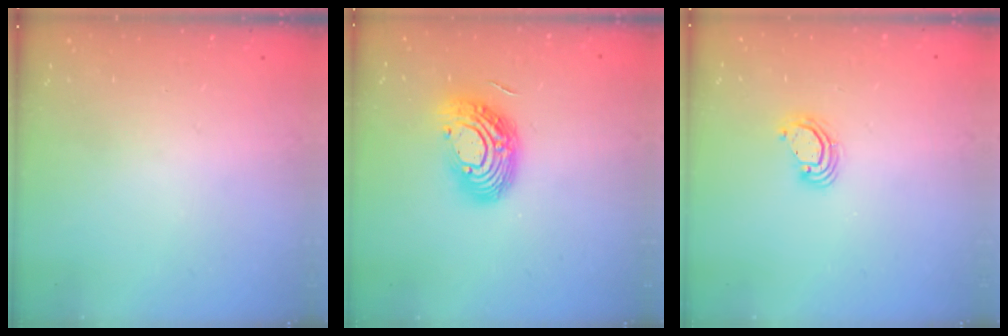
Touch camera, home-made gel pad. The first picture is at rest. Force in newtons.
{"total": 13.3, "press": 13.3, "slide": 1.0}
{"total": 4.1, "press": 4.1, "slide": 0.3}